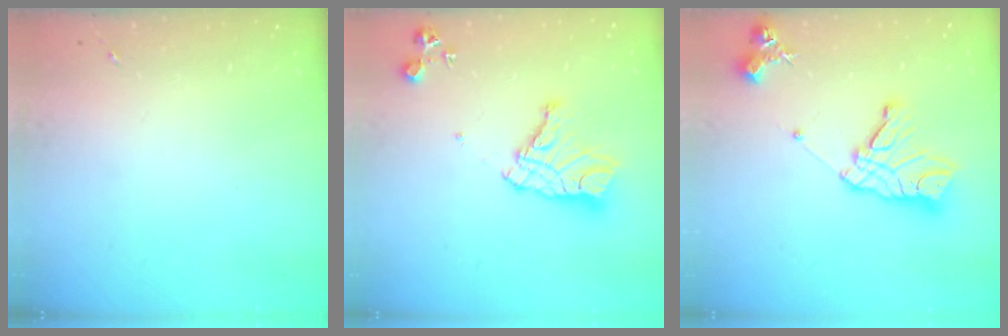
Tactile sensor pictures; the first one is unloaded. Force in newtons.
{"total": 14.4, "press": 14.3, "slide": 1.3}
{"total": 16.3, "press": 16.2, "slide": 1.4}